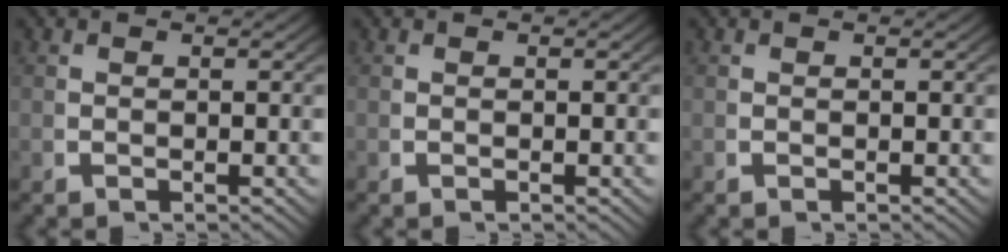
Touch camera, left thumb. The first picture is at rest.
{"total": 0.0}
{"total": 0.0}